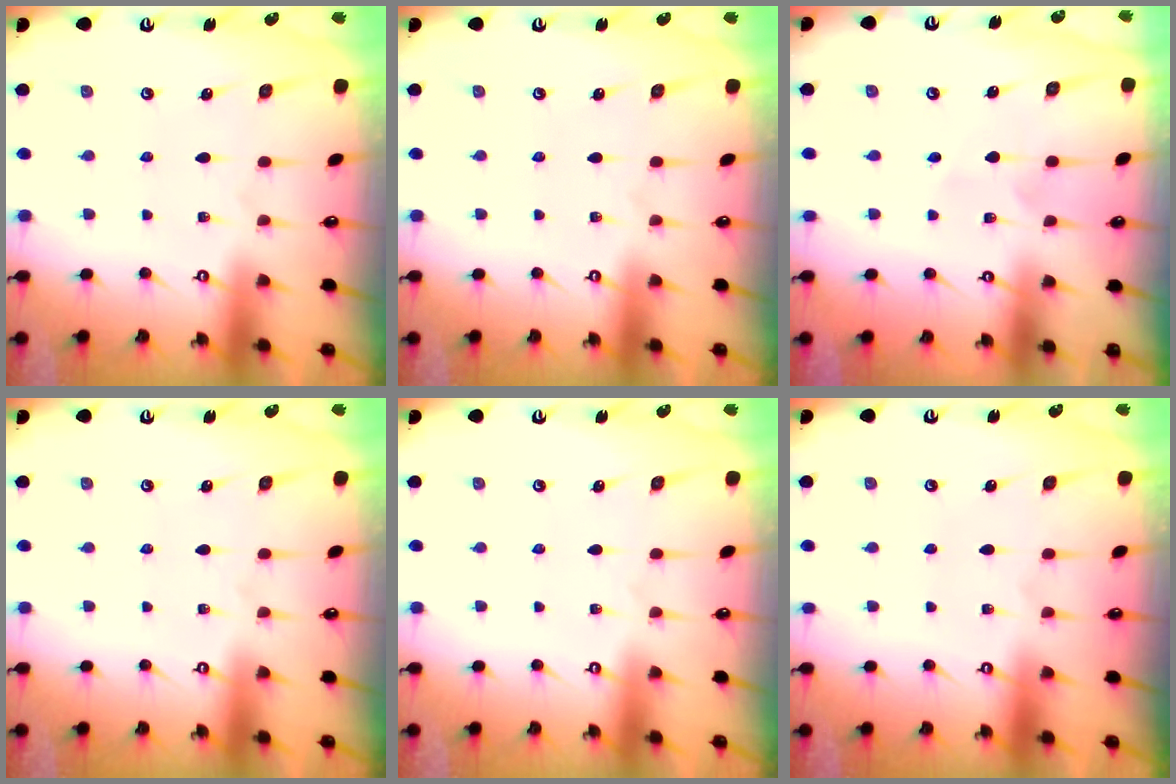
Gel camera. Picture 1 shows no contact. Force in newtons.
{"total": 0.0}
{"total": 2.6, "press": 2.4, "slide": 1.0}
{"total": 0.0}
{"total": 0.0}
{"total": 0.0}